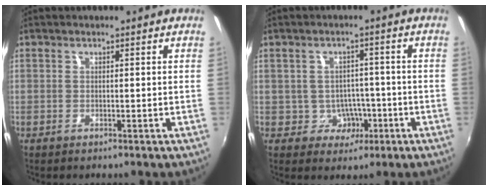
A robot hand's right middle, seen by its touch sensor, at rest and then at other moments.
{"total": 4.9, "force": [-1.7, 4.5, 0.8], "torque": [-0.025, 0.016, -0.011]}